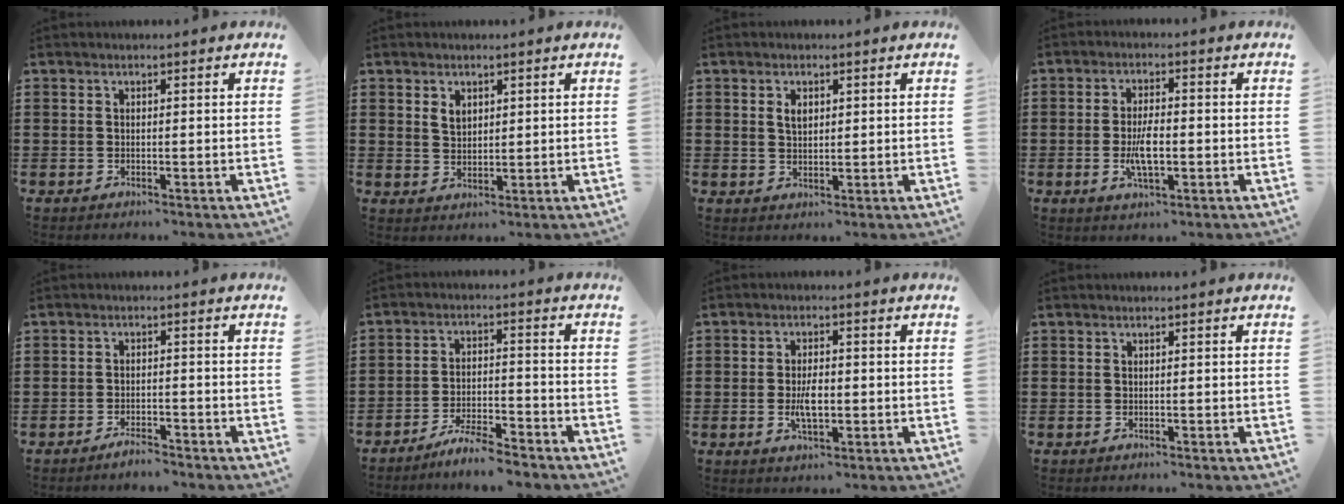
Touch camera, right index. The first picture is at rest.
{"total": 3.3, "force": [1.3, 3.0, 0.5], "torque": [-0.016, 0.009, 0.019]}
{"total": 2.1, "force": [0.8, 1.2, 1.5], "torque": [-0.033, 0.006, 0.014]}
{"total": 5.3, "force": [-1.1, 1.8, 4.8], "torque": [-0.104, -0.004, -0.024]}
{"total": 2.4, "force": [-2.3, 0.2, 0.5], "torque": [-0.012, 0.001, -0.045]}
{"total": 5.3, "force": [-5.0, -0.1, 1.8], "torque": [-0.046, -0.005, -0.101]}
{"total": 4.4, "force": [-0.7, 1.8, 3.9], "torque": [-0.069, -0.004, -0.015]}
{"total": 0.0}